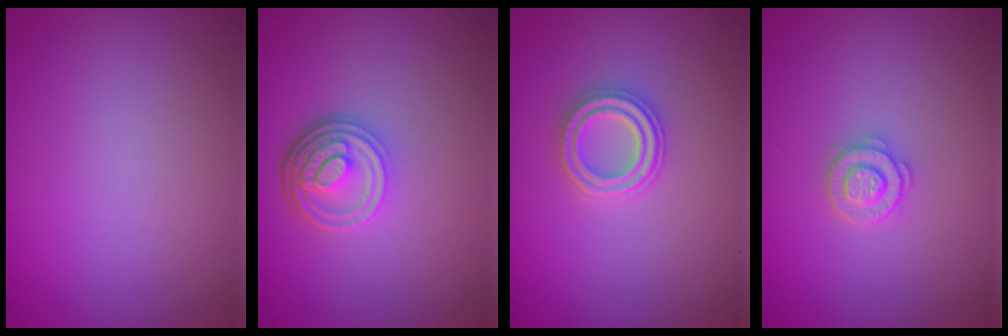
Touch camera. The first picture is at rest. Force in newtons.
{"total": 4.7, "press": 3.5, "slide": 3.2}
{"total": 2.9, "press": 2.5, "slide": 1.4}
{"total": 2.2, "press": 2.2, "slide": 0.3}